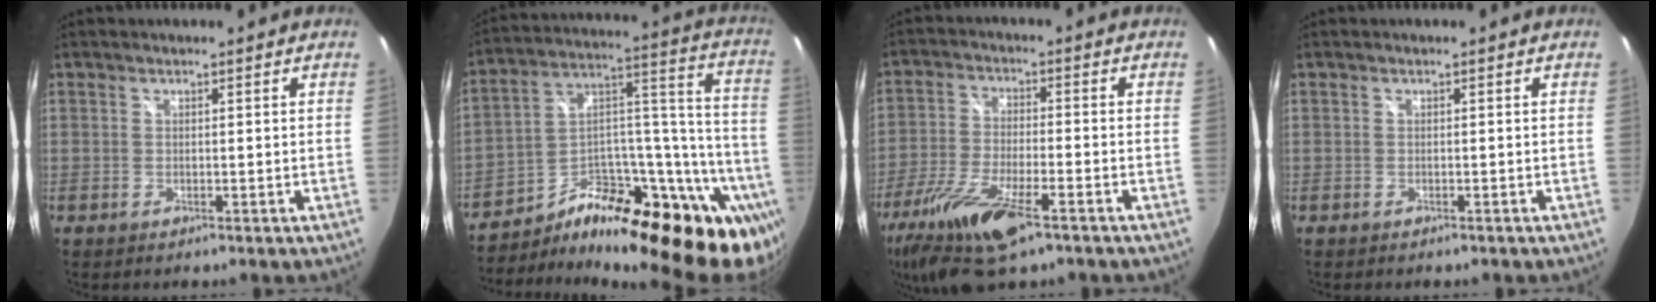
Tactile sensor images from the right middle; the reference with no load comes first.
{"total": 31.5, "force": [-19.8, 13.0, 20.8], "torque": [-0.282, 0.032, -0.294]}
{"total": 15.3, "force": [-9.3, 4.3, 11.4], "torque": [-0.244, -0.045, -0.176]}
{"total": 0.6, "force": [-0.5, 0.3, 0.2], "torque": [-0.005, -0.002, -0.007]}